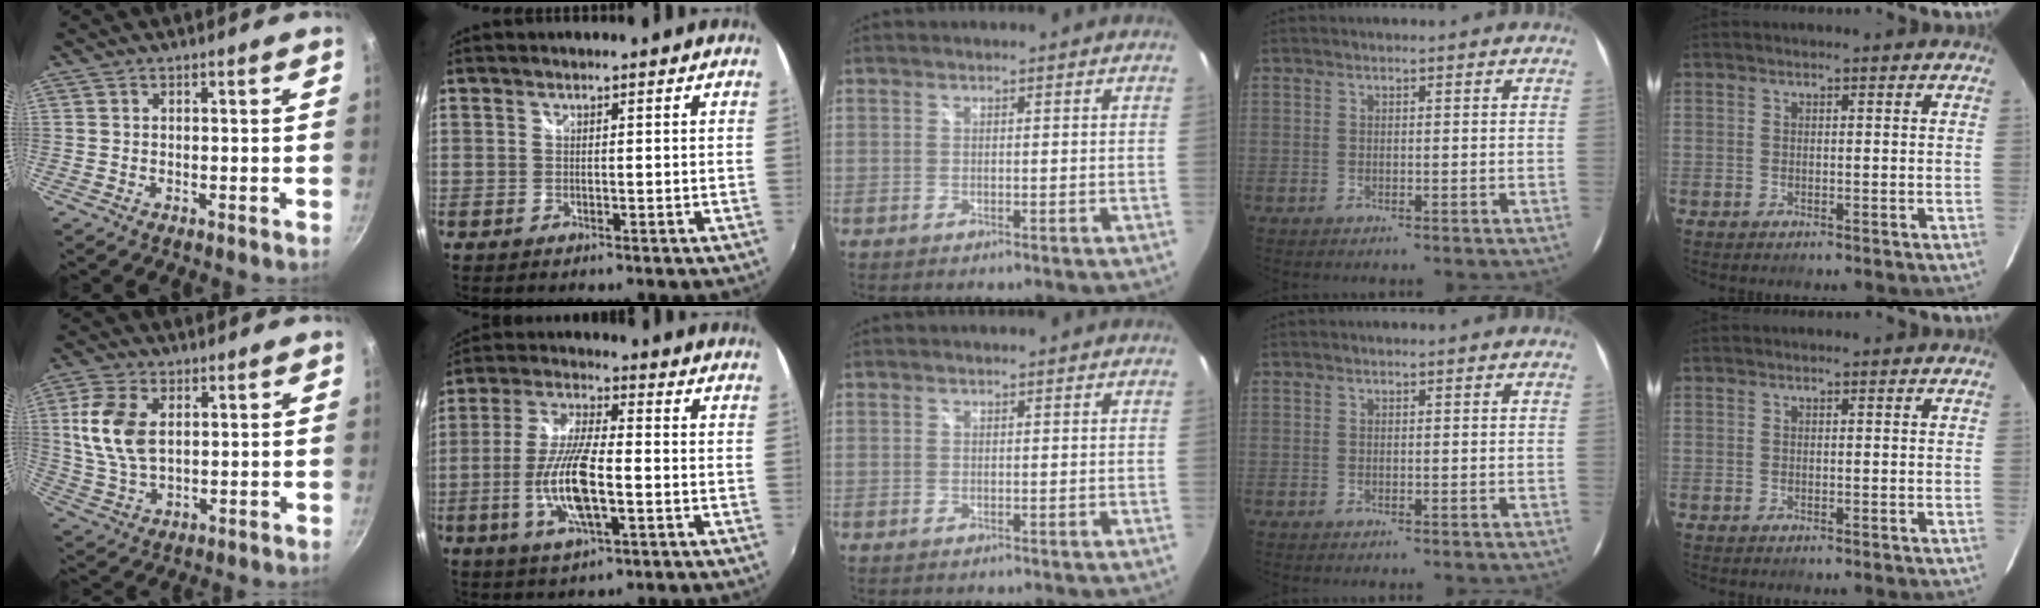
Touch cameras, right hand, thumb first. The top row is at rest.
{"thumb": {"total": 10.7, "force": [2.4, 6.5, 8.1], "torque": [-0.156, -0.008, 0.049]}, "index": {"total": 12.8, "force": [-3.1, 3.6, 11.8], "torque": [-0.242, -0.006, -0.061]}}